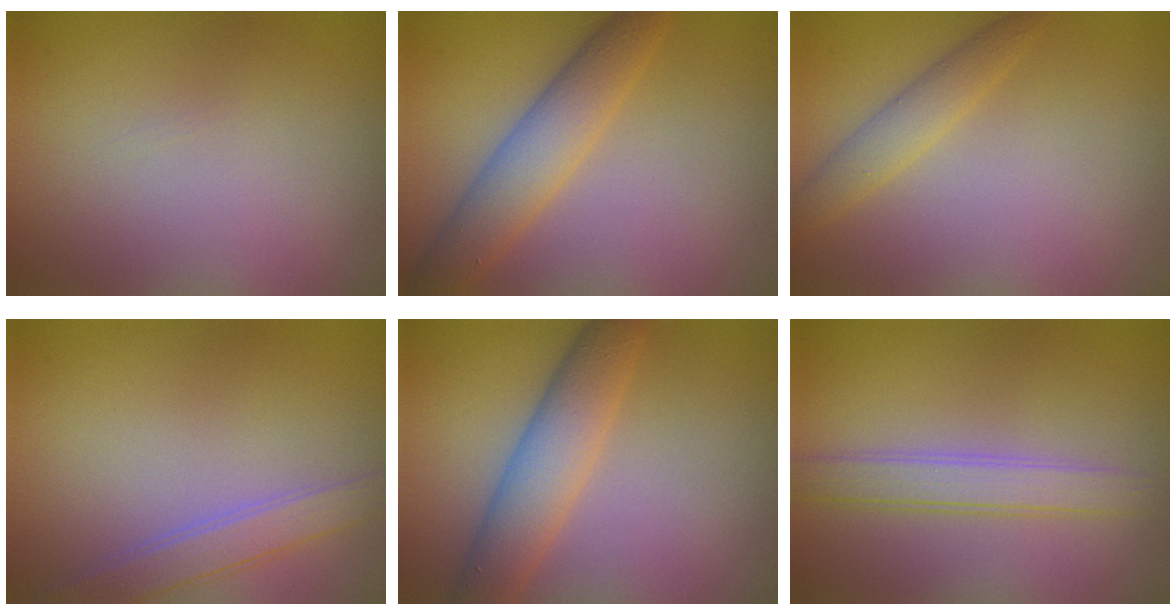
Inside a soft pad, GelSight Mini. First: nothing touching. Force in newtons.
{"total": 4.7, "press": 4.7, "slide": 0.1}
{"total": 2.3, "press": 2.3, "slide": 0.1}
{"total": 2.7, "press": 2.7, "slide": 0.1}
{"total": 4.8, "press": 4.8, "slide": 0.1}
{"total": 2.9, "press": 2.9, "slide": 0.1}